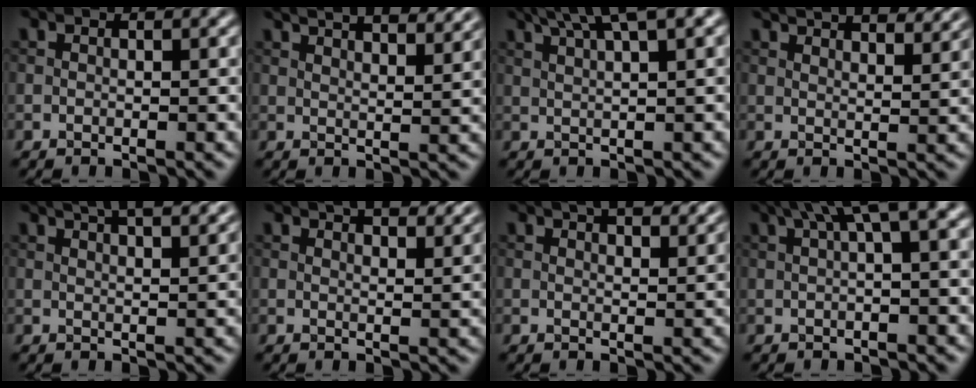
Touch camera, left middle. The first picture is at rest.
{"total": 8.0, "force": [6.1, 2.5, 4.4], "torque": [-0.029, 0.028, 0.048]}
{"total": 5.8, "force": [3.7, 0.9, 4.4], "torque": [-0.066, 0.019, 0.053]}
{"total": 6.5, "force": [5.3, 1.8, 3.2], "torque": [-0.024, 0.023, 0.045]}
{"total": 7.3, "force": [5.0, 2.6, 4.6], "torque": [-0.034, 0.037, 0.040]}
{"total": 4.7, "force": [3.7, 1.5, 2.5], "torque": [-0.018, 0.009, 0.037]}
{"total": 4.2, "force": [3.1, 1.4, 2.5], "torque": [-0.023, 0.010, 0.033]}
{"total": 4.8, "force": [2.0, 0.8, 4.3], "torque": [-0.065, 0.018, 0.032]}